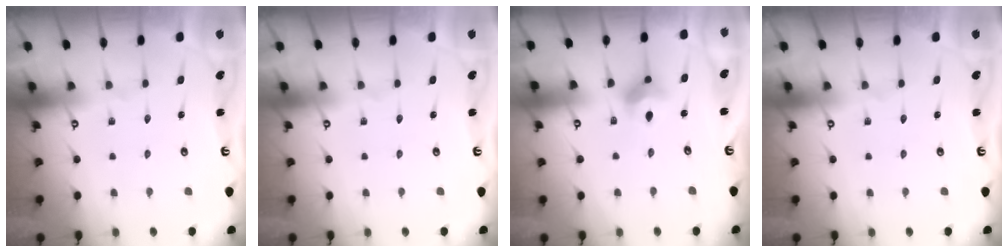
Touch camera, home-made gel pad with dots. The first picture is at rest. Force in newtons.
{"total": 0.0}
{"total": 7.3, "press": 7.2, "slide": 1.5}
{"total": 0.0}